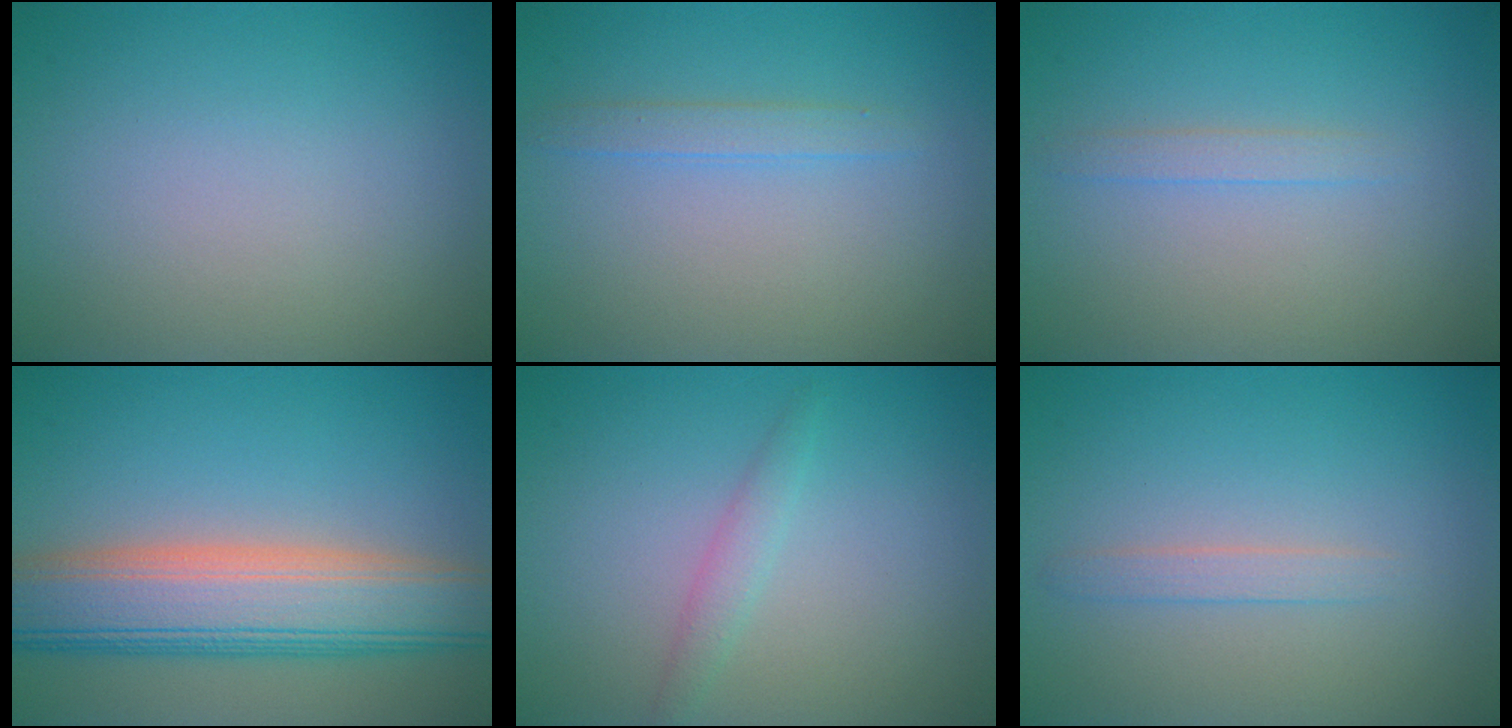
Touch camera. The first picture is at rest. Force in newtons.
{"total": 1.4, "press": 1.4, "slide": 0.1}
{"total": 1.1, "press": 1.1, "slide": 0.0}
{"total": 9.4, "press": 9.4, "slide": 0.4}
{"total": 1.4, "press": 1.4, "slide": 0.1}
{"total": 1.2, "press": 1.2, "slide": 0.1}